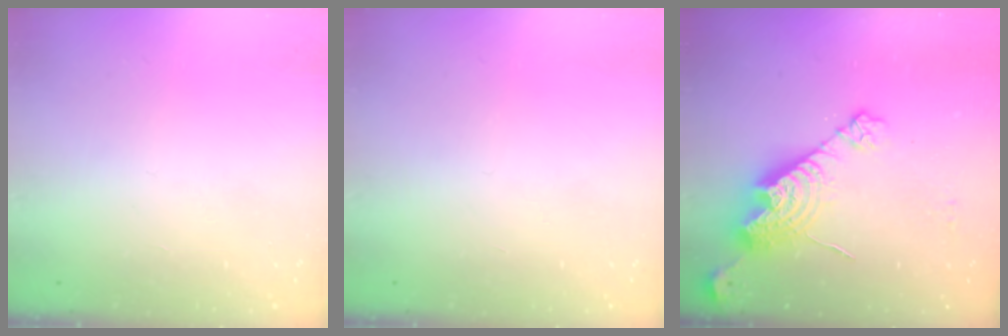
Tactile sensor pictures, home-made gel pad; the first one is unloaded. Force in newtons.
{"total": 0.0}
{"total": 15.9, "press": 15.8, "slide": 1.3}